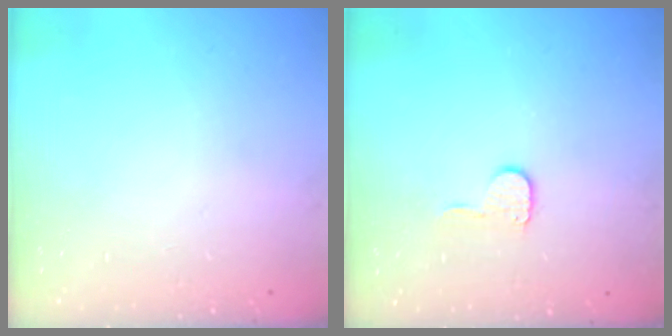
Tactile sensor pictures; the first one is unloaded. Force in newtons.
{"total": 5.4, "press": 5.3, "slide": 0.5}